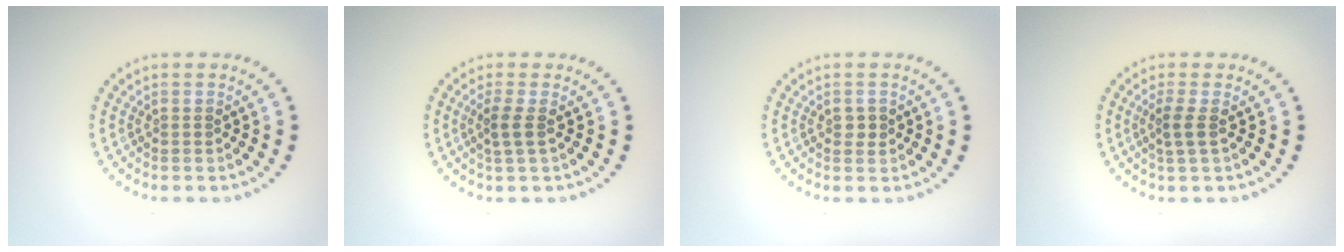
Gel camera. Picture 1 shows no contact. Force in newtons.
{"total": 1.6, "press": 1.2, "slide": 1.0}
{"total": 1.0, "press": 1.0, "slide": 0.1}
{"total": 1.6, "press": 1.2, "slide": 1.0}